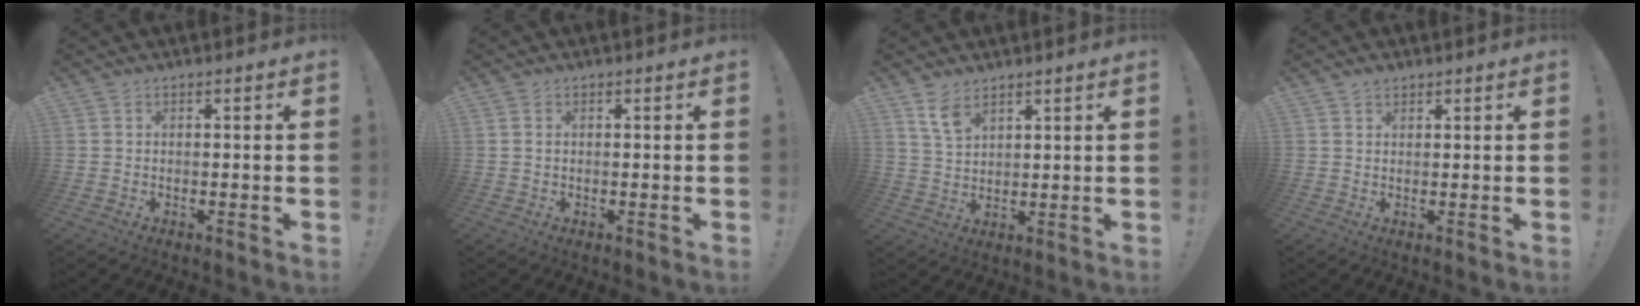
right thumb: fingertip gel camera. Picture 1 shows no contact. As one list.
[{"total": 0.8, "force": [0.3, 0.6, 0.3], "torque": [-0.009, 0.003, 0.006]}, {"total": 6.7, "force": [4.6, 3.4, 3.4], "torque": [-0.055, -0.024, 0.086]}, {"total": 1.6, "force": [1.3, 0.8, 0.5], "torque": [-0.004, -0.006, 0.024]}]